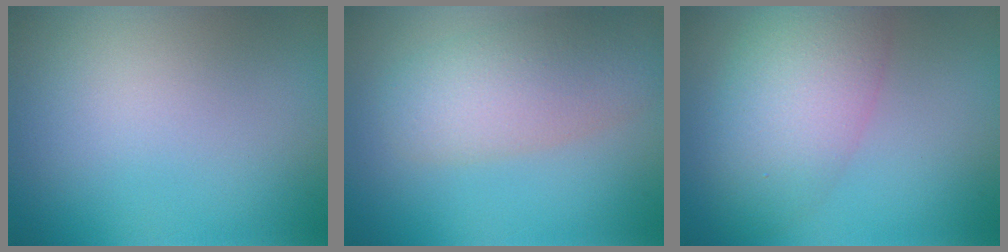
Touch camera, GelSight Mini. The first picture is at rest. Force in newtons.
{"total": 5.3, "press": 5.3, "slide": 0.2}
{"total": 6.1, "press": 6.1, "slide": 0.2}